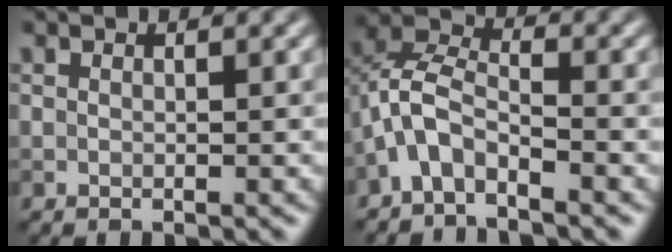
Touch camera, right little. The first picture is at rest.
{"total": 3.8, "force": [-2.5, 1.6, 2.4], "torque": [-0.047, 0.015, -0.060]}